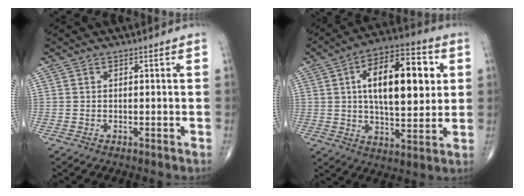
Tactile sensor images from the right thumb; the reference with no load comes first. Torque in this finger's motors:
{"motor_torque": [-0.07, 0.60, 0.49, 0.34, 0.25]}